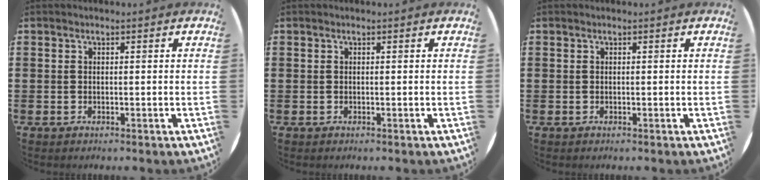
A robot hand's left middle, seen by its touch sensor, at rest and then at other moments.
{"total": 0.0}
{"total": 0.0}